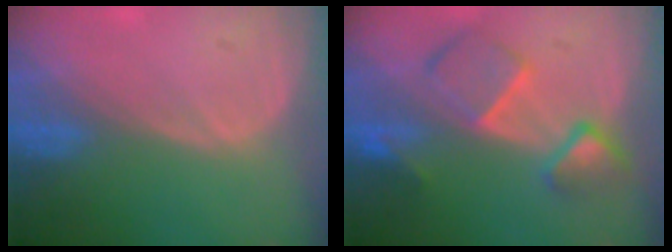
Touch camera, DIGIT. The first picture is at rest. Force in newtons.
{"total": 7.7, "press": 6.7, "slide": 3.9}